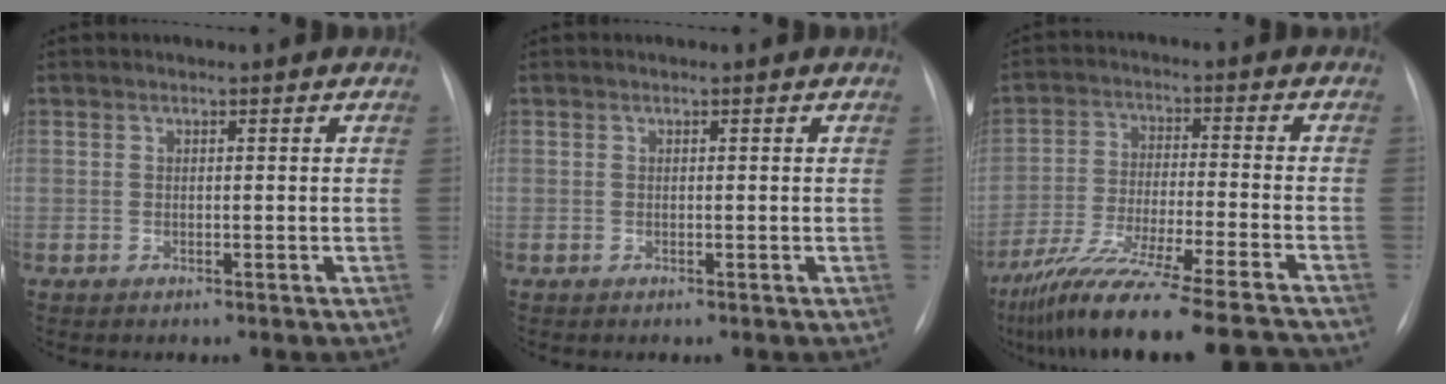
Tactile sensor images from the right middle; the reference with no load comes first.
{"total": 0.0}
{"total": 20.2, "force": [-17.4, -0.5, 10.2], "torque": [-0.173, -0.050, -0.282]}